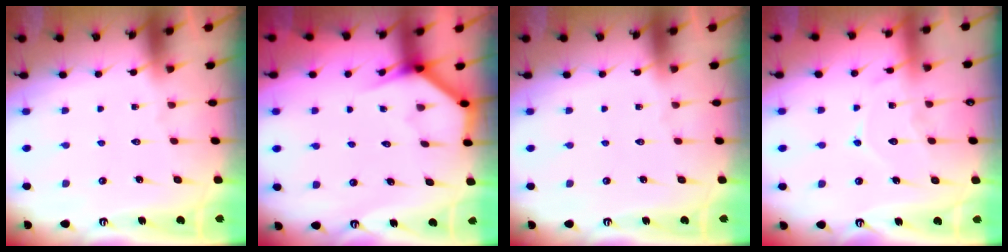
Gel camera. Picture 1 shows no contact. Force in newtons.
{"total": 3.9, "press": 3.9, "slide": 0.4}
{"total": 0.0}
{"total": 9.2, "press": 9.1, "slide": 0.9}